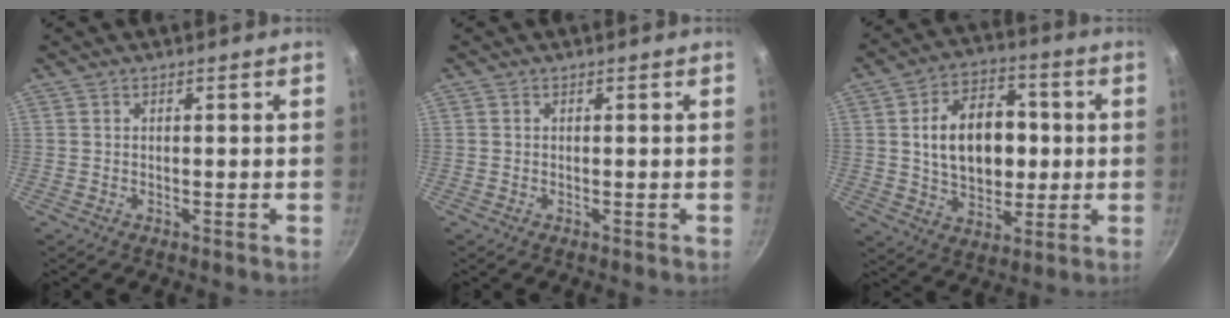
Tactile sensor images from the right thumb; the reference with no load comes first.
{"total": 0.0}
{"total": 16.1, "force": [1.3, 11.1, 11.6], "torque": [-0.148, 0.012, 0.022]}